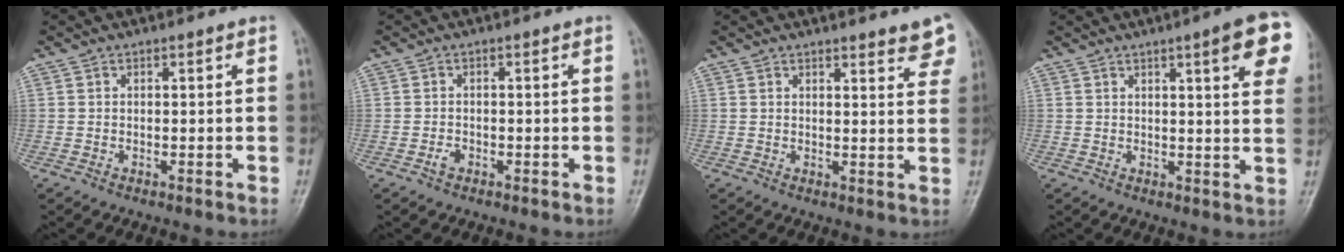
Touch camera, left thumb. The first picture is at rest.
{"total": 1.2, "force": [-0.9, 0.7, 0.5], "torque": [-0.015, 0.002, -0.019]}
{"total": 6.6, "force": [5.0, 1.6, 3.9], "torque": [-0.025, -0.024, 0.051]}
{"total": 7.9, "force": [3.7, 1.8, 6.8], "torque": [-0.062, -0.007, 0.038]}